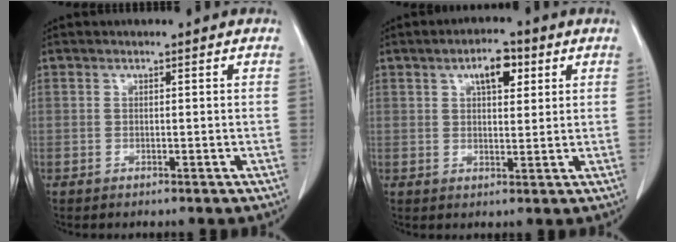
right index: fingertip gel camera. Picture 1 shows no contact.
{"total": 5.2, "force": [2.4, 2.1, 4.1], "torque": [-0.069, 0.007, 0.038]}